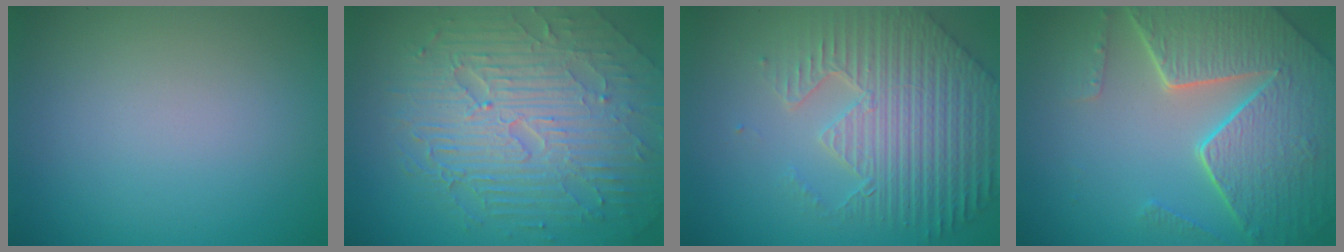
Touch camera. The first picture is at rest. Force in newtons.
{"total": 9.6, "press": 6.4, "slide": 7.1}
{"total": 7.6, "press": 5.7, "slide": 5.0}
{"total": 7.8, "press": 5.7, "slide": 5.4}